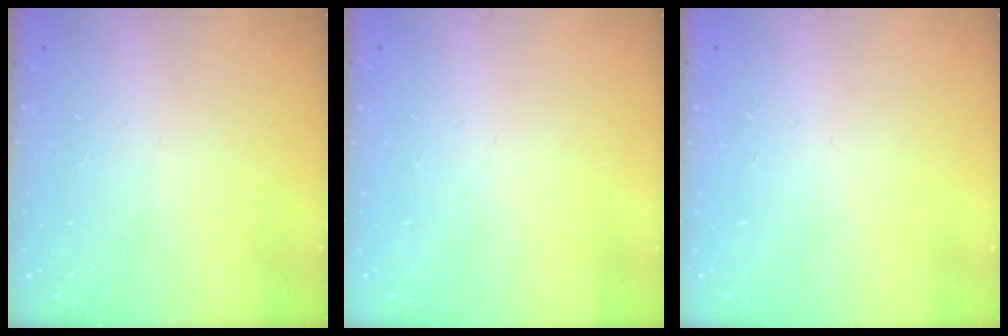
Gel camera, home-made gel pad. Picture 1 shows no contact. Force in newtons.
{"total": 0.0}
{"total": 0.0}